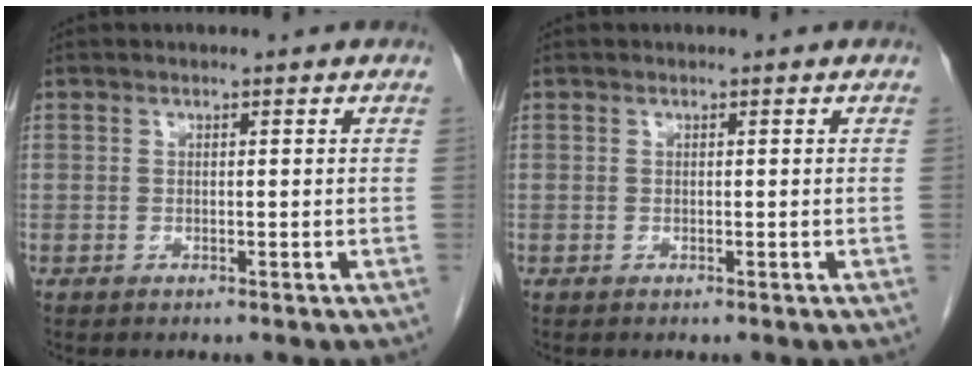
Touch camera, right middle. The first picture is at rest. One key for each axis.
{"total": 0.0}